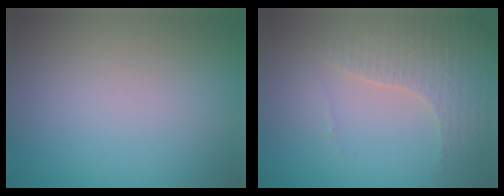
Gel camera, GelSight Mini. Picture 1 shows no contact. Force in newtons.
{"total": 4.3, "press": 3.0, "slide": 3.1}